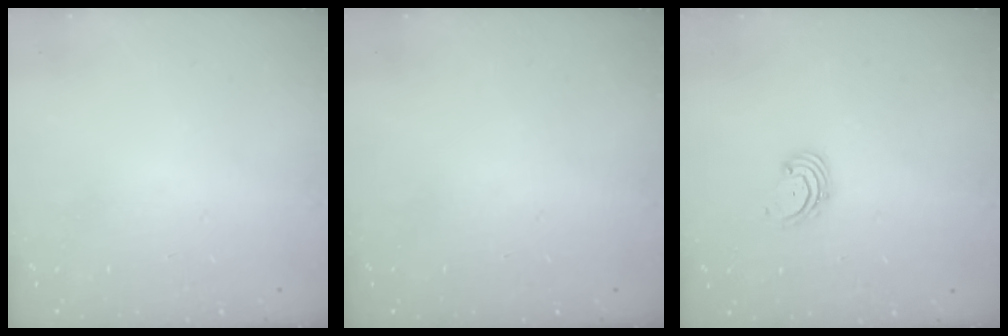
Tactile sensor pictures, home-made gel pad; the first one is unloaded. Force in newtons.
{"total": 0.0}
{"total": 2.2, "press": 2.1, "slide": 0.7}